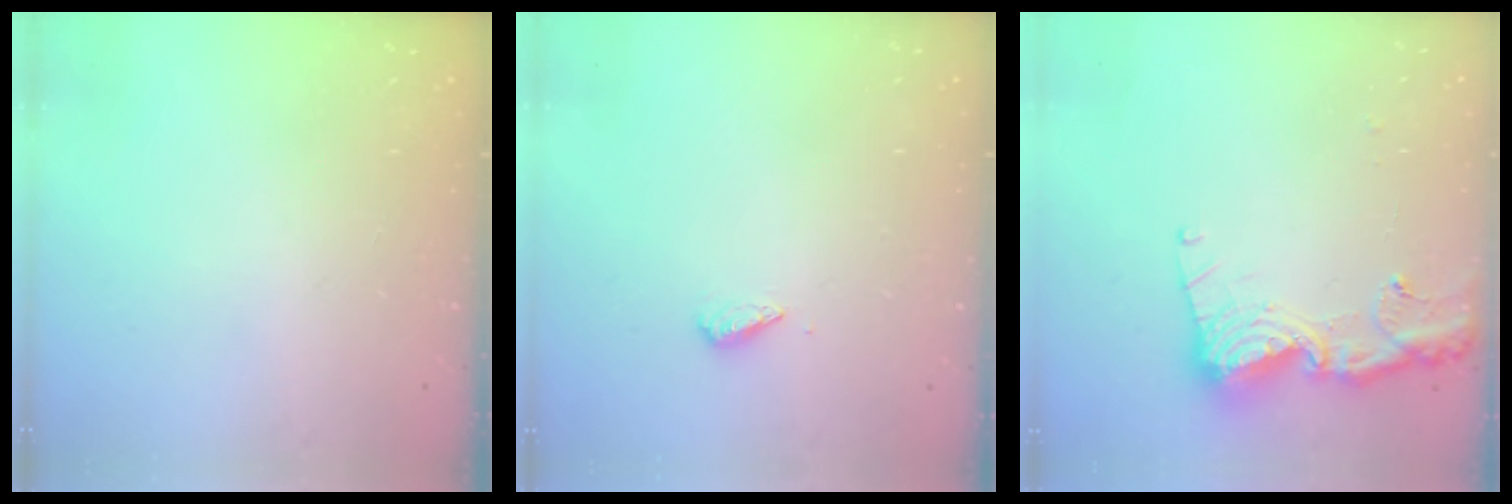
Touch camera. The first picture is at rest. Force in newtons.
{"total": 2.9, "press": 2.9, "slide": 0.4}
{"total": 14.4, "press": 14.3, "slide": 1.9}